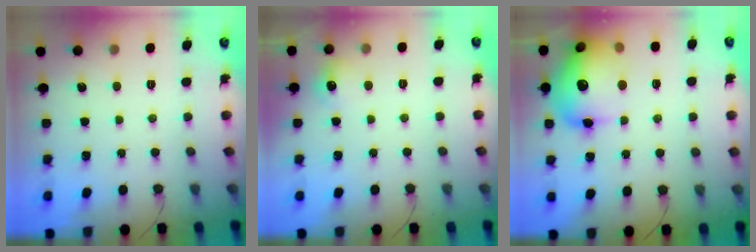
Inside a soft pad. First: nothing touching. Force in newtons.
{"total": 6.3, "press": 6.2, "slide": 1.2}
{"total": 20.1, "press": 20.0, "slide": 2.5}